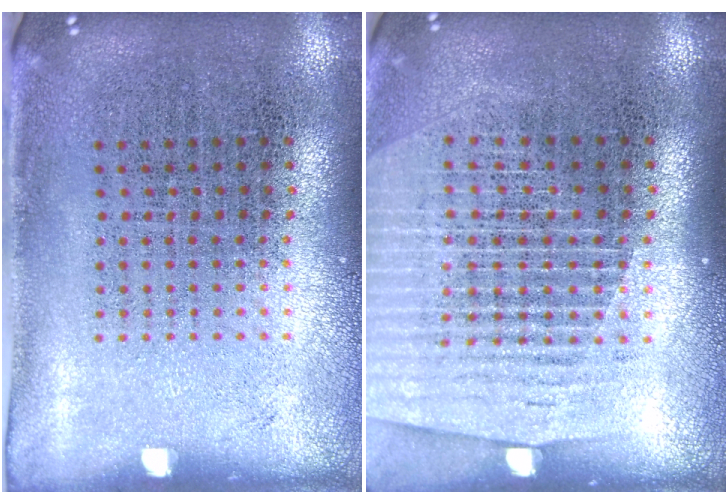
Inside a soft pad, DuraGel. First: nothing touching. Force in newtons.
{"total": 1.5, "press": 1.4, "slide": 0.5}